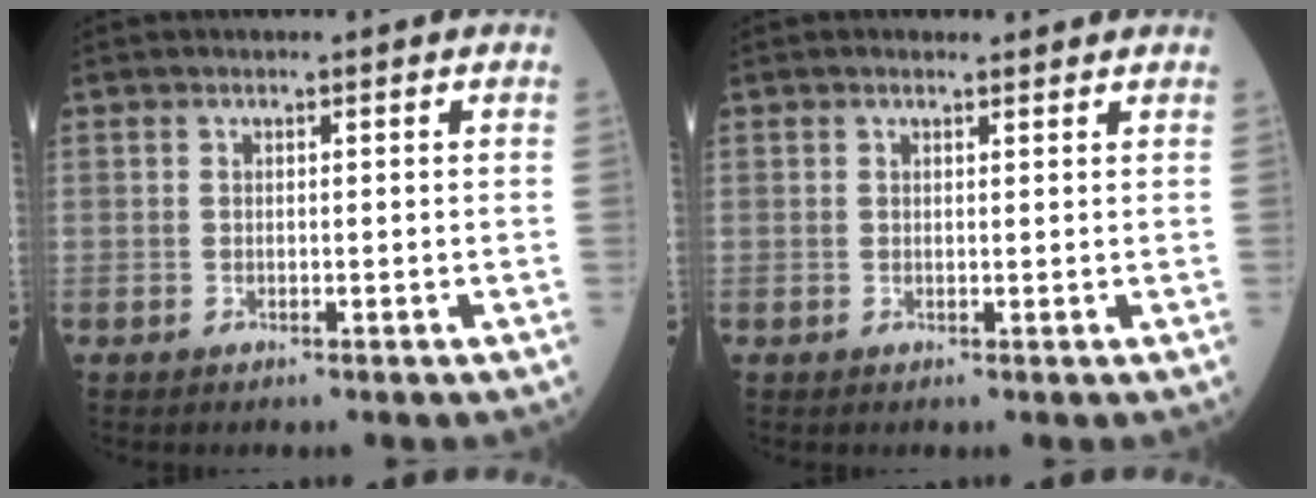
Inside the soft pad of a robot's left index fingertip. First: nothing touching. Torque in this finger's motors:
{"motor_torque": [-0.19, -0.38, -0.66, 0.00]}